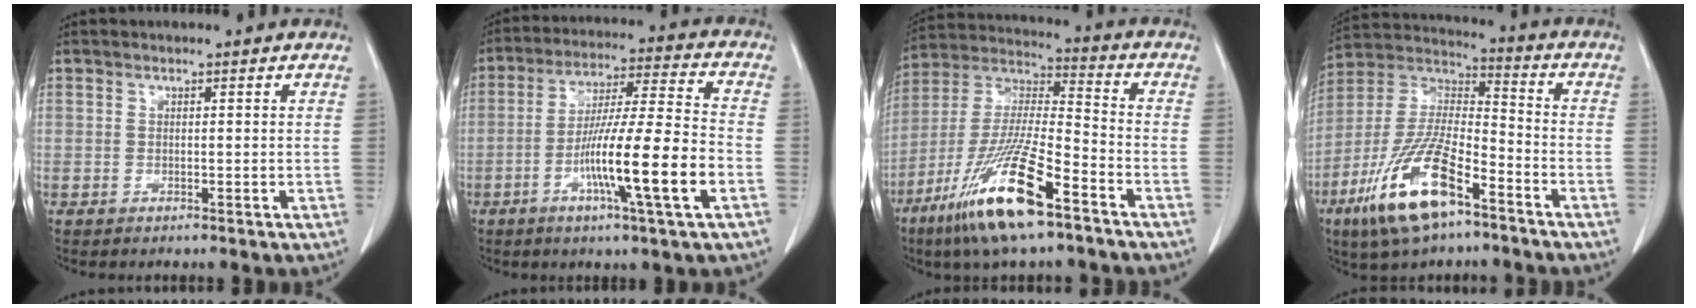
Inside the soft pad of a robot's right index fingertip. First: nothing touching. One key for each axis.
{"total": 15.1, "fx": -5.1, "fy": -0.3, "fz": 14.2, "tx": -0.252, "ty": -0.006, "tz": -0.090}
{"total": 17.8, "fx": -10.2, "fy": 2.2, "fz": 14.5, "tx": -0.315, "ty": -0.043, "tz": -0.190}
{"total": 16.6, "fx": -9.2, "fy": 4.8, "fz": 13.0, "tx": -0.268, "ty": -0.014, "tz": -0.167}